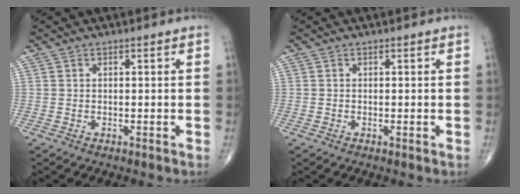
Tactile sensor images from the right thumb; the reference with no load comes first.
{"total": 0.0}